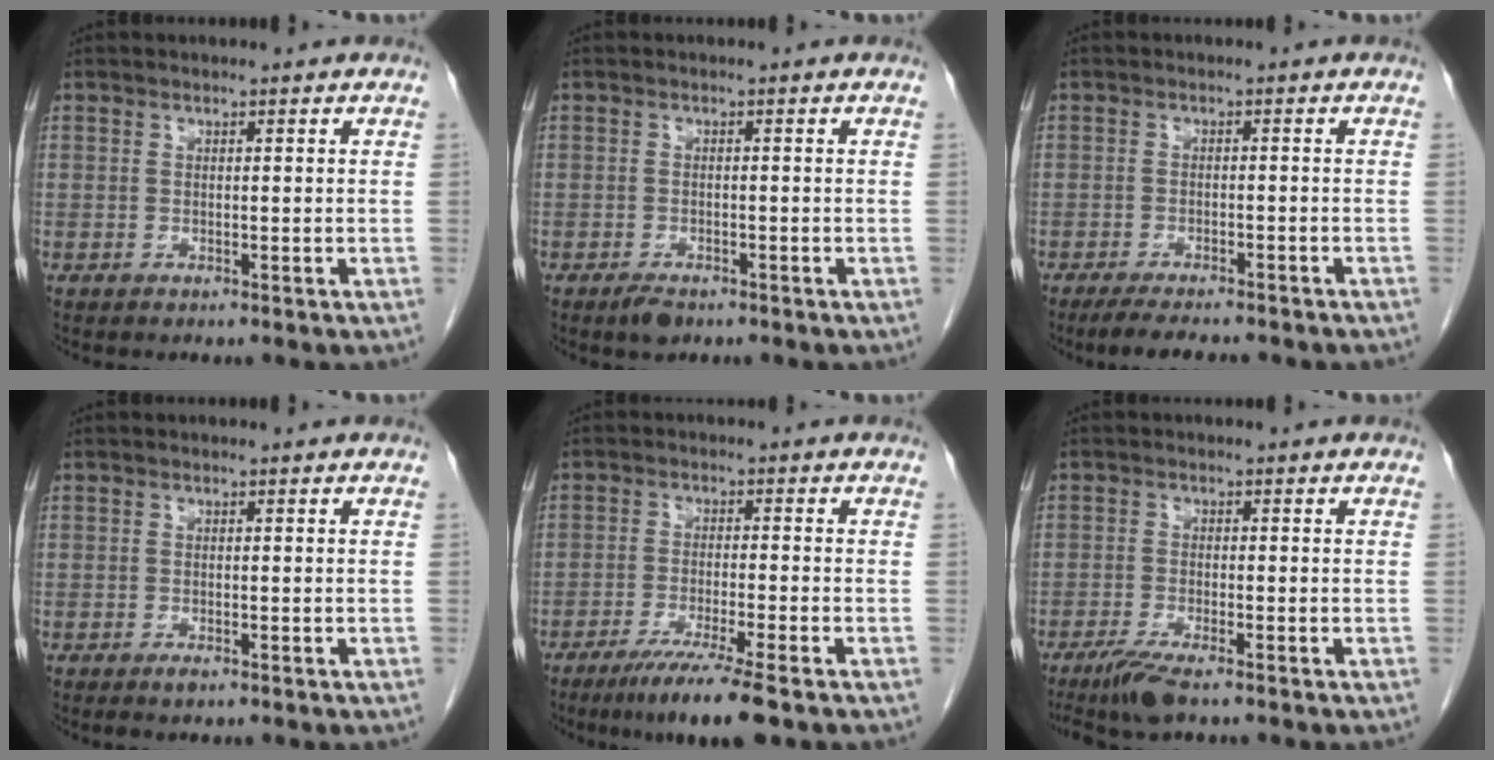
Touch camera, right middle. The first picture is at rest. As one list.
[{"total": 2.3, "force": [-1.7, 1.0, 1.2], "torque": [-0.026, -0.002, -0.023]}, {"total": 9.8, "force": [-8.4, 1.9, 4.8], "torque": [-0.067, -0.010, -0.115]}, {"total": 0.9, "force": [-0.6, 0.2, 0.6], "torque": [-0.010, -0.001, -0.008]}, {"total": 8.3, "force": [-5.7, -0.6, 6.0], "torque": [-0.099, -0.024, -0.096]}, {"total": 4.8, "force": [-3.5, 0.4, 3.3], "torque": [-0.065, -0.013, -0.065]}]